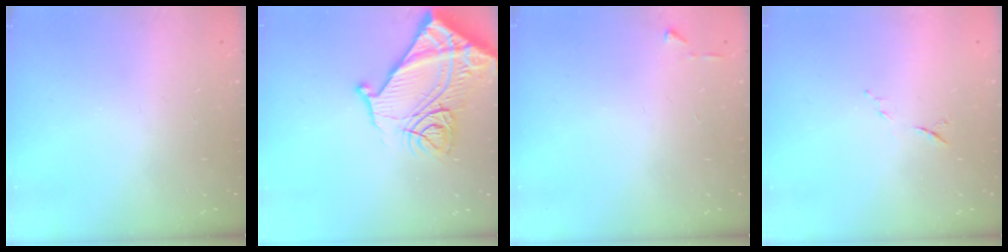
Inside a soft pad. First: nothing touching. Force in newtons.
{"total": 19.6, "press": 19.5, "slide": 2.0}
{"total": 3.9, "press": 3.9, "slide": 0.5}
{"total": 6.4, "press": 6.3, "slide": 1.3}